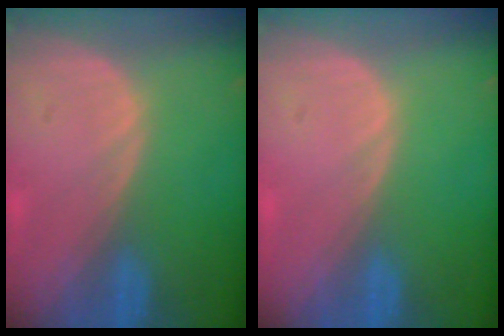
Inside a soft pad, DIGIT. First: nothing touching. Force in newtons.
{"total": 0.0}